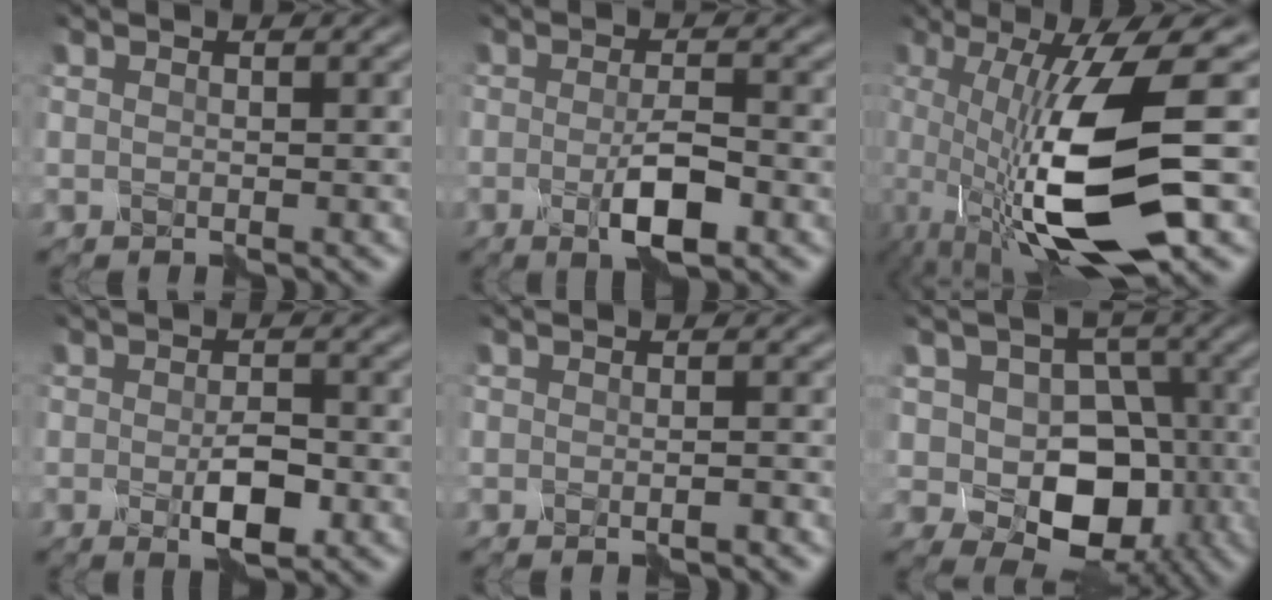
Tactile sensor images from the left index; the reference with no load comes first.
{"total": 3.7, "force": [-1.5, 0.9, 3.3], "torque": [-0.056, -0.002, -0.030]}
{"total": 12.1, "force": [-2.8, 2.9, 11.4], "torque": [-0.204, -0.011, -0.053]}
{"total": 3.2, "force": [-1.2, 1.4, 2.6], "torque": [-0.044, -0.003, -0.021]}
{"total": 0.7, "force": [-0.6, 0.0, 0.4], "torque": [-0.005, 0.000, -0.018]}
{"total": 7.2, "force": [-2.3, 5.5, 4.0], "torque": [-0.049, -0.002, -0.048]}